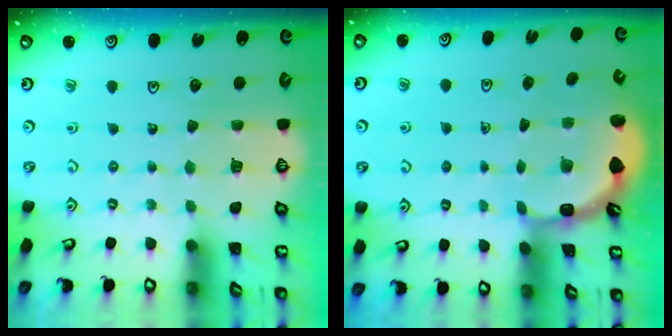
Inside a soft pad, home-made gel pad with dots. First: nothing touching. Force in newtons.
{"total": 1.9, "press": 1.9, "slide": 0.6}